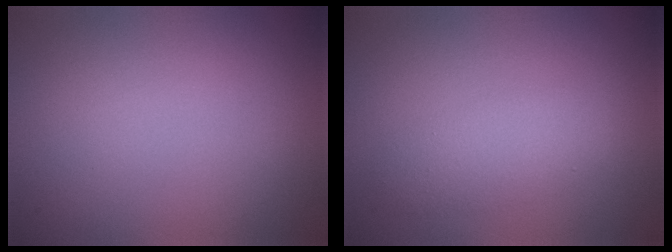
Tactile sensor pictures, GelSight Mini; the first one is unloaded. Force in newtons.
{"total": 3.0, "press": 3.0, "slide": 0.1}